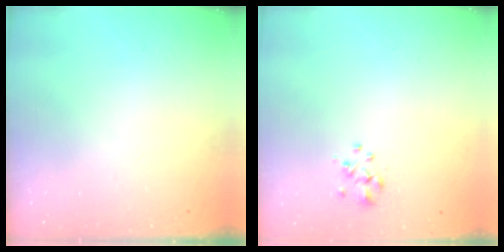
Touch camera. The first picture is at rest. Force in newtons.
{"total": 2.3, "press": 1.9, "slide": 1.2}